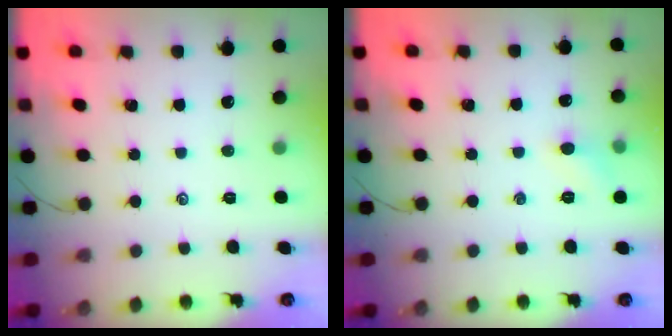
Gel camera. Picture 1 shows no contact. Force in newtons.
{"total": 5.2, "press": 4.9, "slide": 1.6}